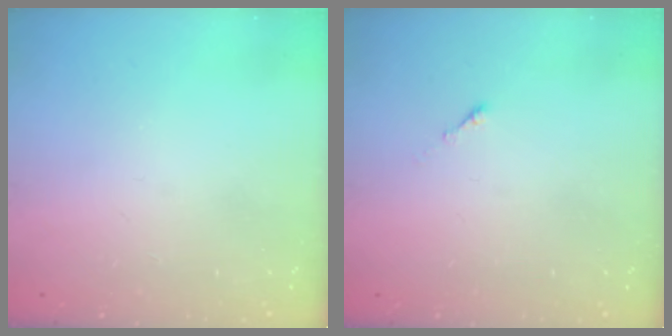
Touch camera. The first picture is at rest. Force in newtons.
{"total": 0.0}